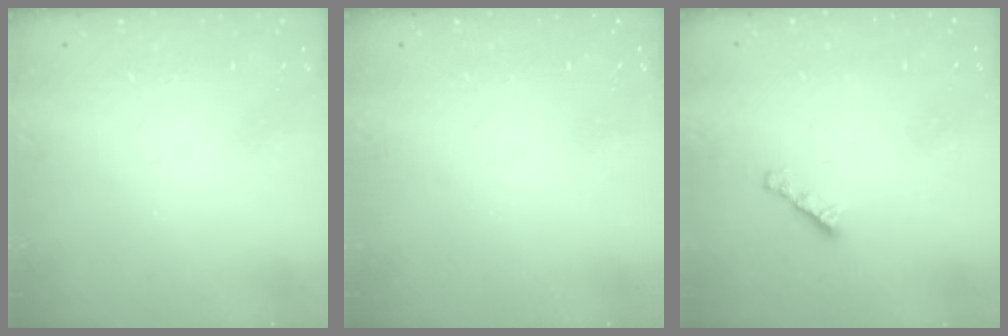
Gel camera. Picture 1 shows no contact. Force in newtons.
{"total": 0.0}
{"total": 3.0, "press": 3.0, "slide": 0.1}